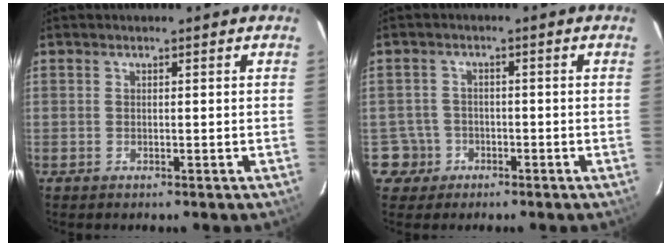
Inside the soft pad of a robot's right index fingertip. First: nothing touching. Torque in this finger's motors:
{"motor_torque": [-0.50, 0.08, -1.06, -0.21]}